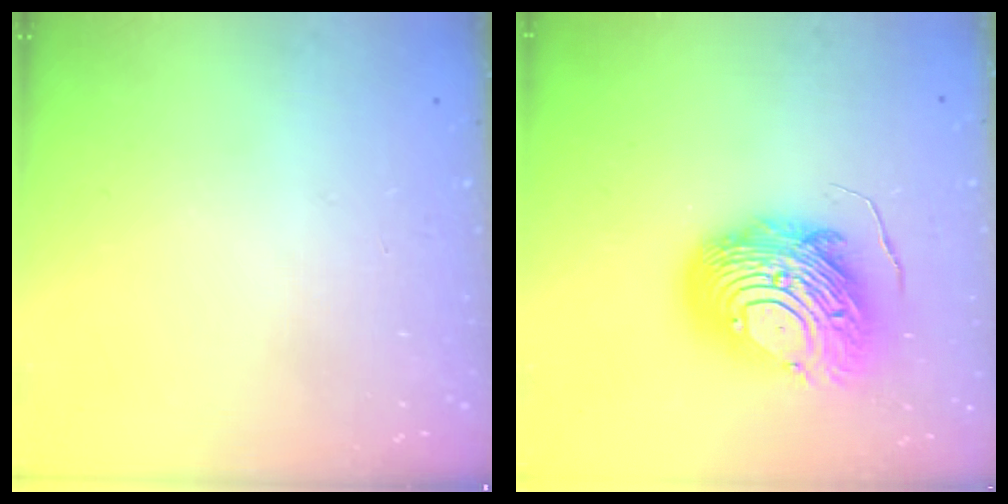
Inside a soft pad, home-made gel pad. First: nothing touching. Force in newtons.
{"total": 14.7, "press": 14.7, "slide": 1.1}